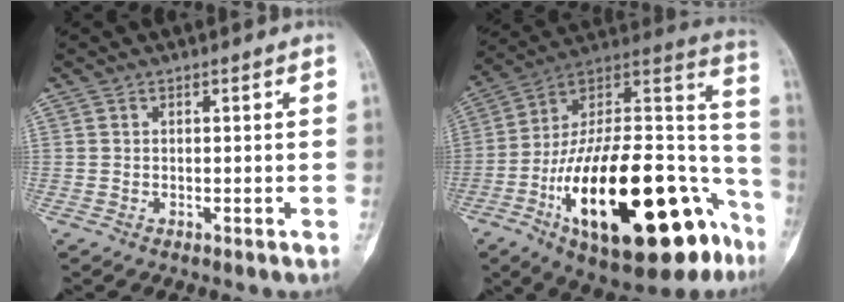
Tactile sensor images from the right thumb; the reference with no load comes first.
{"total": 36.2, "force": [-15.0, 14.8, 29.4], "torque": [-0.394, 0.068, -0.229]}